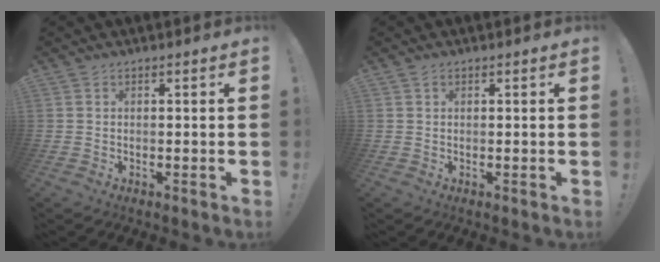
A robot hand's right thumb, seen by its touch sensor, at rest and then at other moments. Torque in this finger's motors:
{"motor_torque": [0.02, -0.16, -0.01, 0.21, 0.00]}